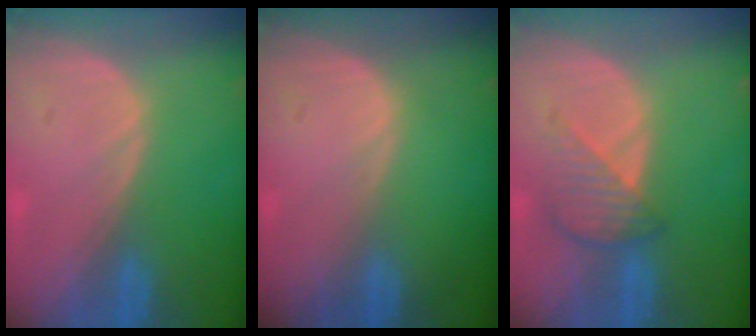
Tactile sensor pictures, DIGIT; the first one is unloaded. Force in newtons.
{"total": 0.0}
{"total": 4.5, "press": 4.2, "slide": 1.7}